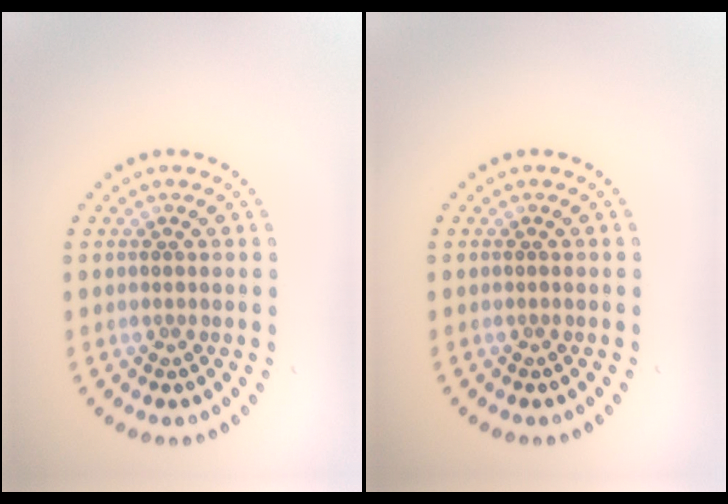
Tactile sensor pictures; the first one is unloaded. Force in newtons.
{"total": 0.0}